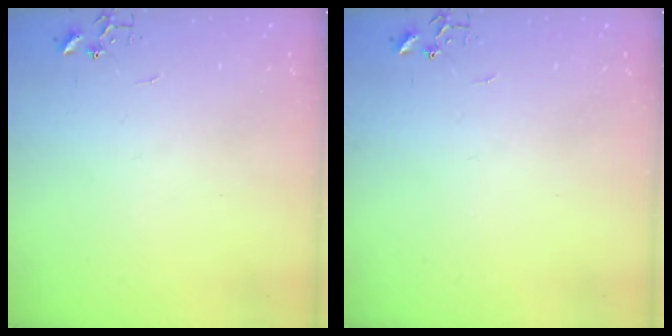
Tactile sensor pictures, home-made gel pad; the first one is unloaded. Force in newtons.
{"total": 0.0}